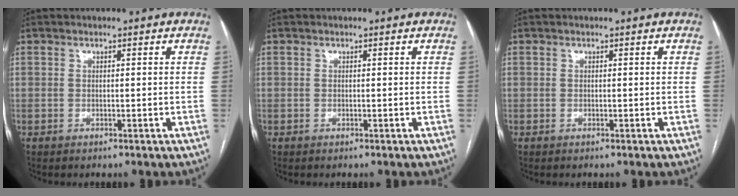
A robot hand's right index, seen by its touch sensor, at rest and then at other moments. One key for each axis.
{"total": 0.0}
{"total": 0.0}